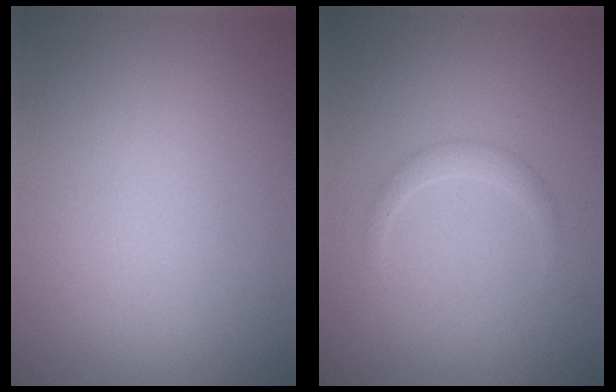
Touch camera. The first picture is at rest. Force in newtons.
{"total": 1.1, "press": 1.1, "slide": 0.1}